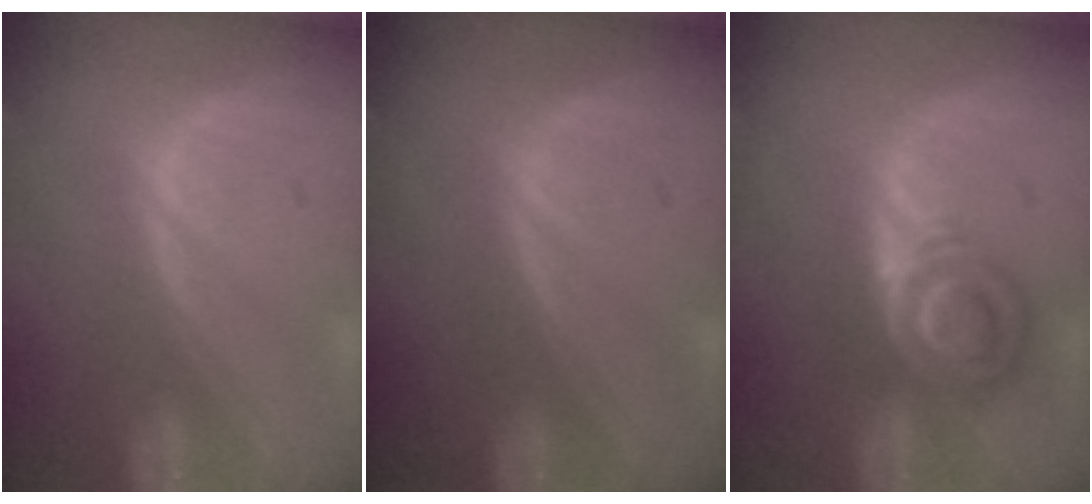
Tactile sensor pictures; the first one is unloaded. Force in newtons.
{"total": 0.0}
{"total": 5.9, "press": 5.8, "slide": 0.8}